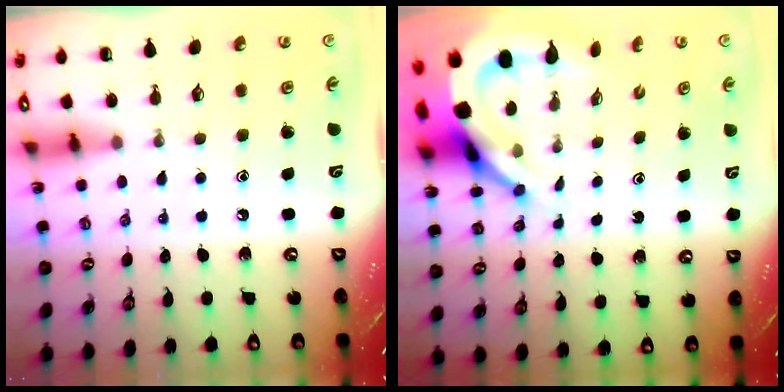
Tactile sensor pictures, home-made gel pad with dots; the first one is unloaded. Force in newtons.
{"total": 9.1, "press": 9.0, "slide": 1.2}